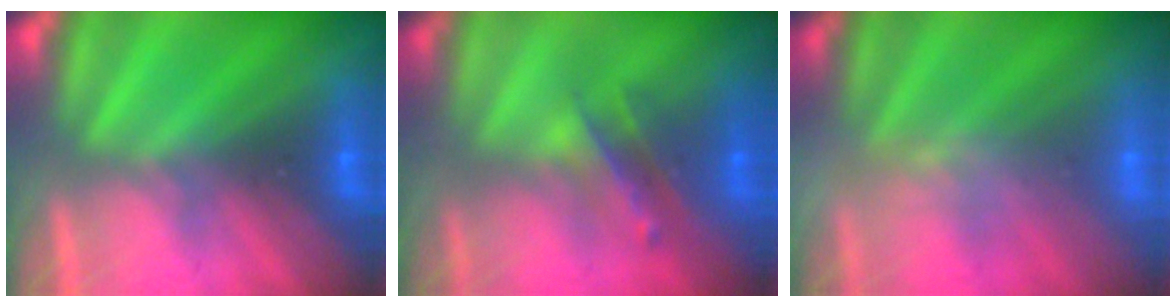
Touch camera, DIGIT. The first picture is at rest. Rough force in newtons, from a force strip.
{"total": 2.4}
{"total": 2.4}